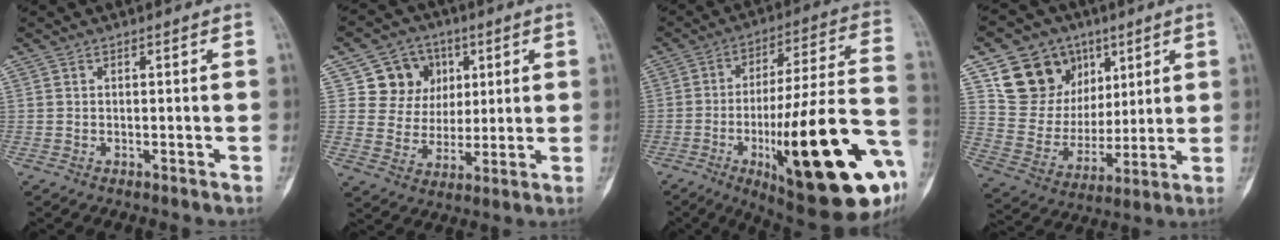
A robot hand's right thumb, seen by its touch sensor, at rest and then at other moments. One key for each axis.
{"total": 11.0, "fx": 4.1, "fy": 9.8, "fz": 3.1, "tx": -0.004, "ty": -0.005, "tz": 0.069}
{"total": 29.8, "fx": -10.2, "fy": 6.9, "fz": 27.1, "tx": -0.374, "ty": 0.021, "tz": -0.142}
{"total": 17.3, "fx": 8.4, "fy": 13.6, "fz": 6.7, "tx": -0.081, "ty": -0.017, "tz": 0.163}